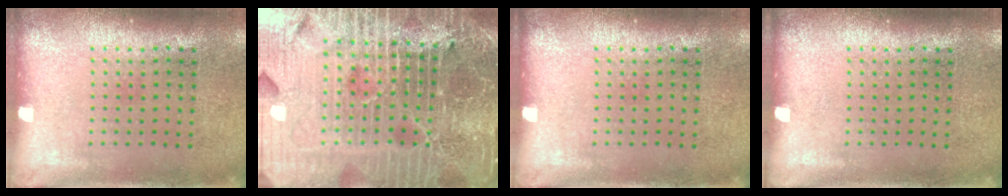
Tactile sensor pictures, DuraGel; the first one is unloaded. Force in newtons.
{"total": 7.2, "press": 6.2, "slide": 3.7}
{"total": 0.0}
{"total": 0.0}